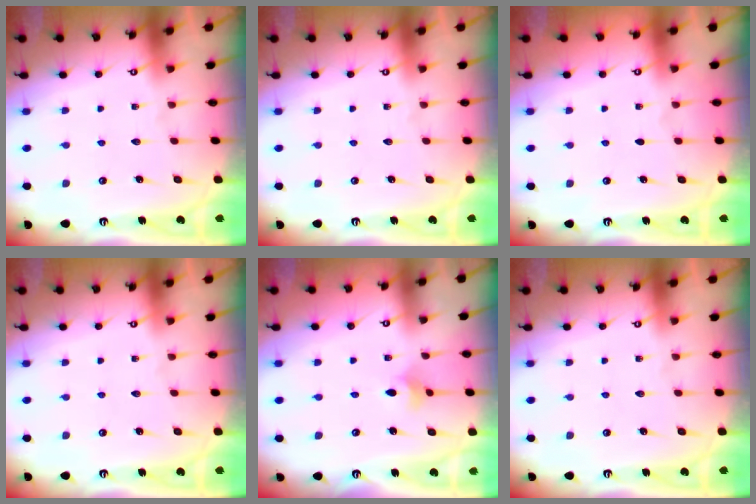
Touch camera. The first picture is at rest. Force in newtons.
{"total": 0.0}
{"total": 0.0}
{"total": 0.0}
{"total": 3.8, "press": 3.7, "slide": 1.0}
{"total": 0.0}